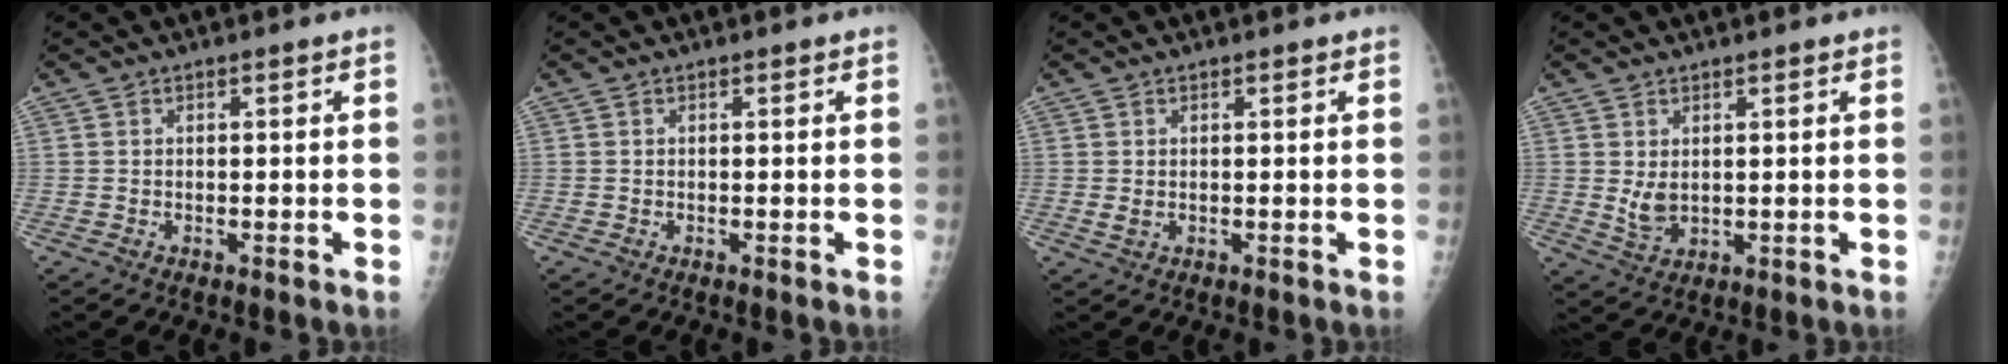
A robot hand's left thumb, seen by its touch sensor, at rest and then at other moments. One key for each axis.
{"total": 0.0}
{"total": 1.3, "fx": 0.3, "fy": 1.0, "fz": 0.8, "tx": -0.014, "ty": -0.003, "tz": 0.009}
{"total": 3.7, "fx": 1.0, "fy": 2.5, "fz": 2.5, "tx": -0.038, "ty": -0.014, "tz": 0.026}